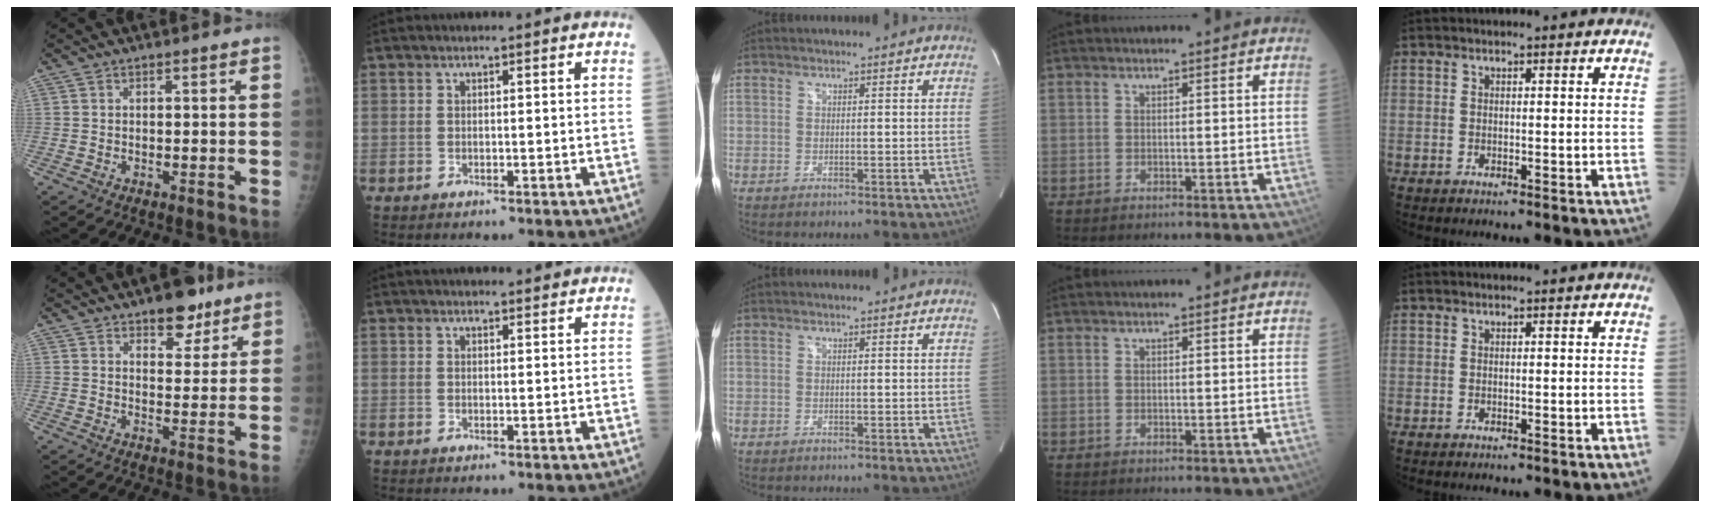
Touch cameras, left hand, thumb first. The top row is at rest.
{"thumb": {"total": 7.7, "force": [5.3, 3.9, 4.0], "torque": [-0.021, -0.028, 0.075]}, "index": {"total": 6.9, "force": [6.5, 0.9, 2.0], "torque": [-0.018, 0.026, 0.076]}}